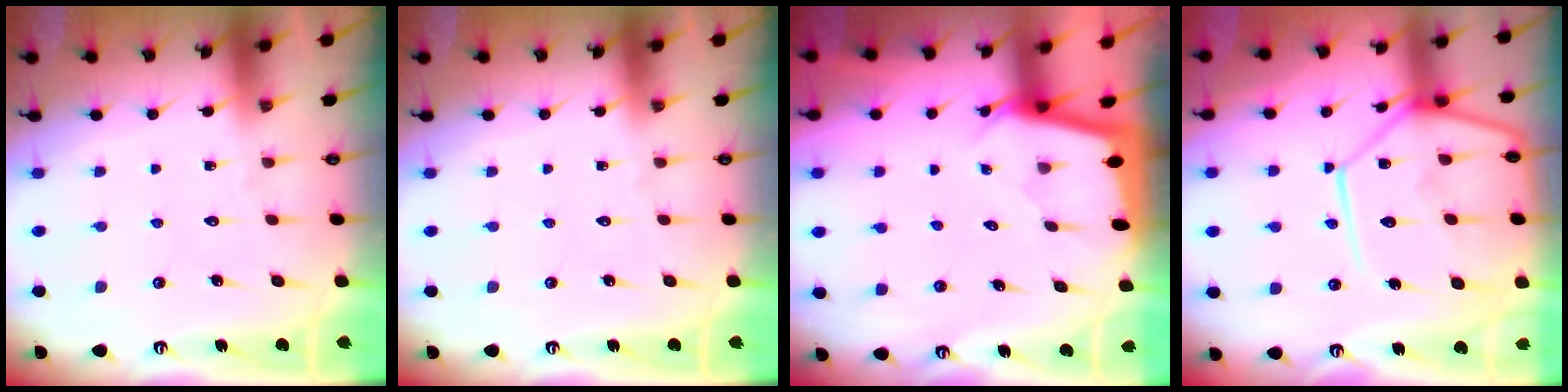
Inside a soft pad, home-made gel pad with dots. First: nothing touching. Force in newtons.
{"total": 0.0}
{"total": 2.1, "press": 2.1, "slide": 0.2}
{"total": 17.1, "press": 17.0, "slide": 2.4}